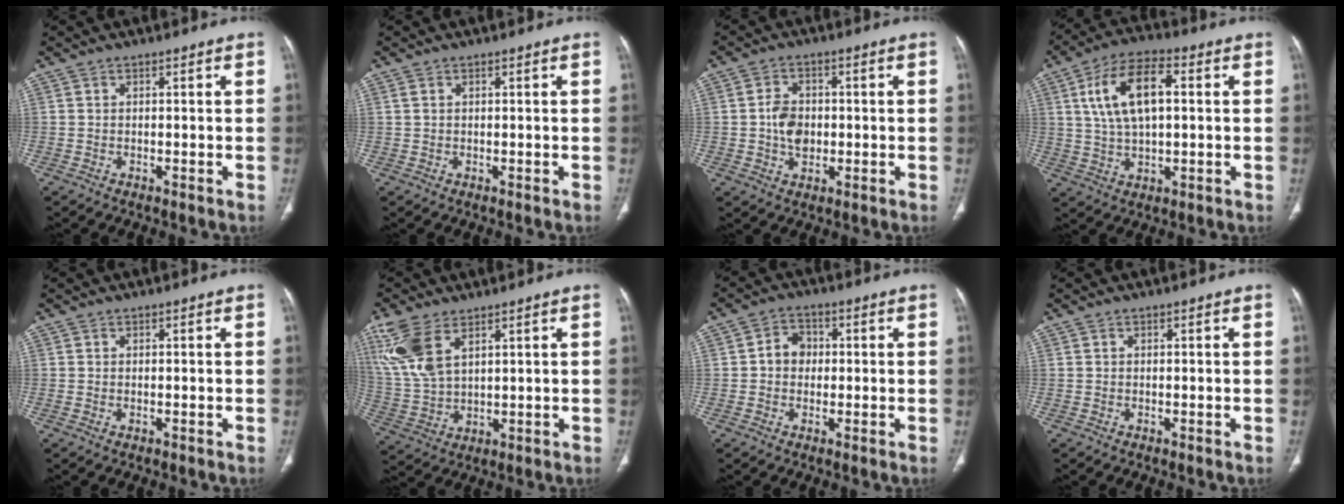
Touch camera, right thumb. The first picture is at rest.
{"total": 0.7, "force": [0.3, 0.4, 0.4], "torque": [-0.011, 0.009, 0.008]}
{"total": 5.9, "force": [-0.3, 4.3, 3.9], "torque": [-0.057, 0.006, -0.007]}
{"total": 13.1, "force": [2.8, 6.4, 11.0], "torque": [-0.203, 0.013, 0.051]}
{"total": 0.0}
{"total": 11.3, "force": [5.8, 5.6, 7.9], "torque": [-0.184, -0.008, 0.131]}
{"total": 4.7, "force": [0.1, 4.0, 2.4], "torque": [-0.020, 0.014, -0.006]}
{"total": 0.0}